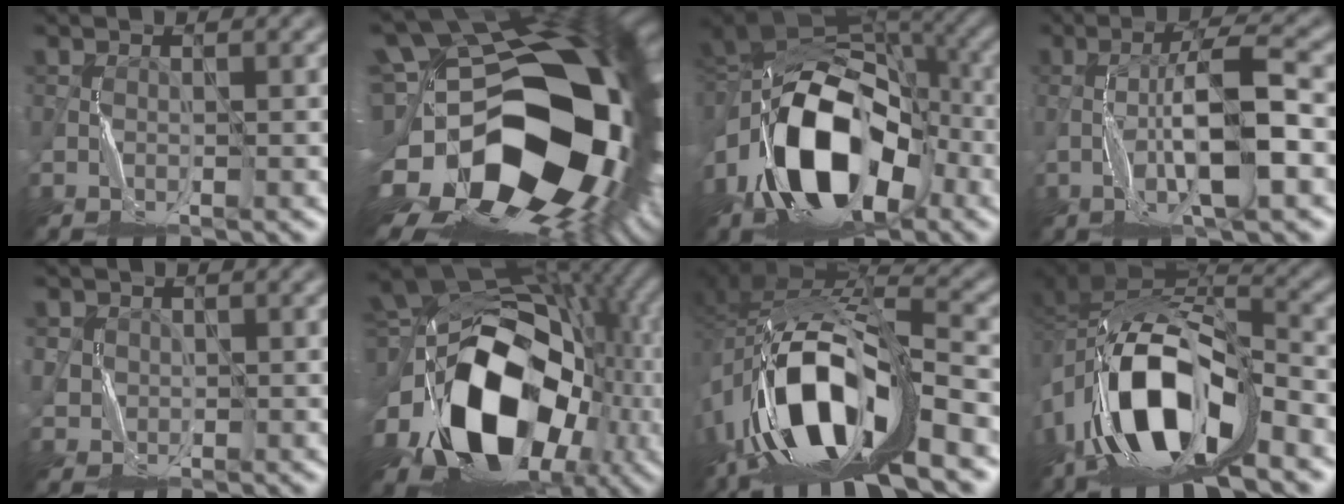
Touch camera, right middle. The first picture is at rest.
{"total": 20.6, "force": [-4.3, 13.0, 15.4], "torque": [-0.296, -0.047, -0.062]}
{"total": 13.3, "force": [-4.7, 8.0, 9.5], "torque": [-0.170, 0.016, -0.092]}
{"total": 7.4, "force": [-1.4, 1.6, 7.1], "torque": [-0.125, 0.017, -0.028]}
{"total": 1.8, "force": [0.2, 1.7, 0.3], "torque": [-0.007, -0.003, 0.008]}
{"total": 18.1, "force": [-4.2, 12.5, 12.4], "torque": [-0.221, -0.014, -0.073]}
{"total": 14.4, "force": [-6.9, 5.9, 11.1], "torque": [-0.215, 0.001, -0.126]}
{"total": 13.0, "force": [-6.4, 5.9, 9.6], "torque": [-0.181, -0.007, -0.120]}